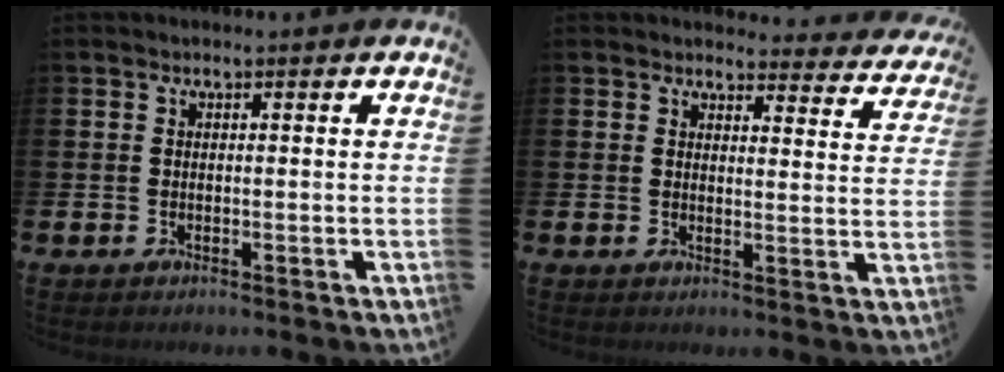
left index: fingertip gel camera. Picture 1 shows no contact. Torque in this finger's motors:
{"motor_torque": [1.07, -1.07, 0.32, 0.01]}